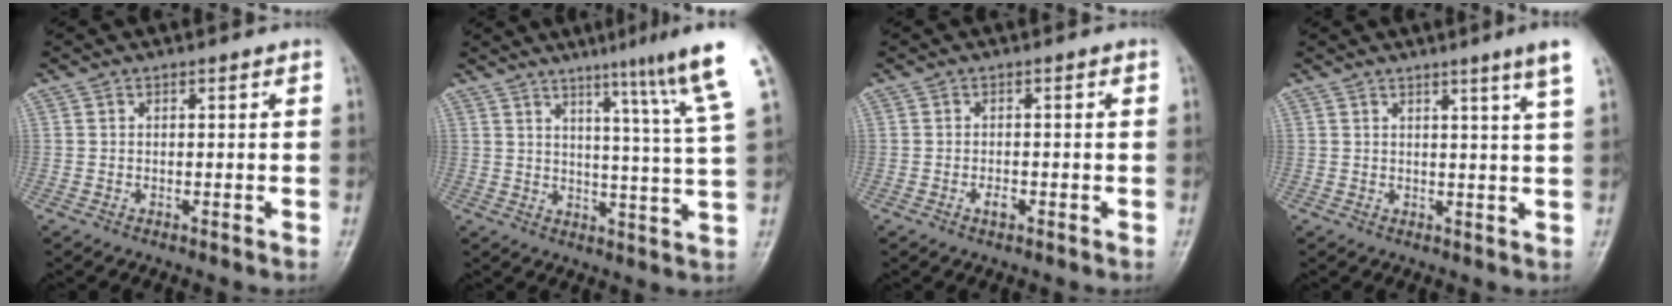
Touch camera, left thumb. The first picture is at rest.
{"total": 13.5, "force": [8.4, -1.4, 10.4], "torque": [-0.145, -0.049, 0.105]}
{"total": 1.9, "force": [-0.9, 1.0, 1.3], "torque": [-0.018, 0.004, -0.017]}
{"total": 5.5, "force": [3.4, -0.9, 4.3], "torque": [-0.059, -0.021, 0.043]}